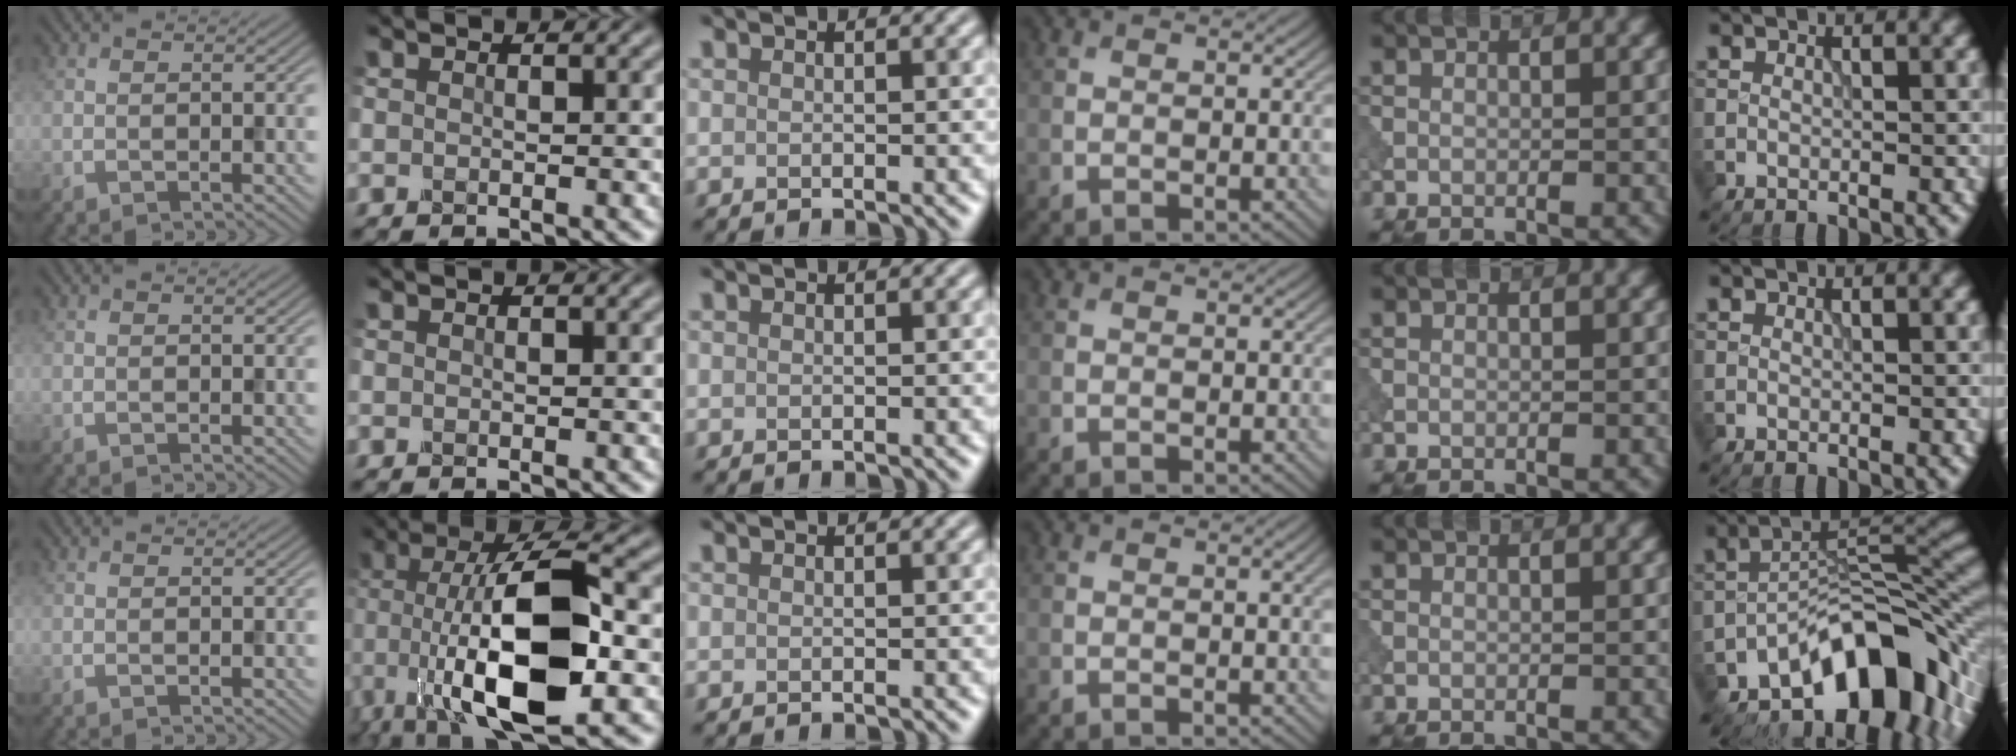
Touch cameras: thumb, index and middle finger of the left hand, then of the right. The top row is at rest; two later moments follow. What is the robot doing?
{"motion": "dispense", "object": "dispenser bottle"}